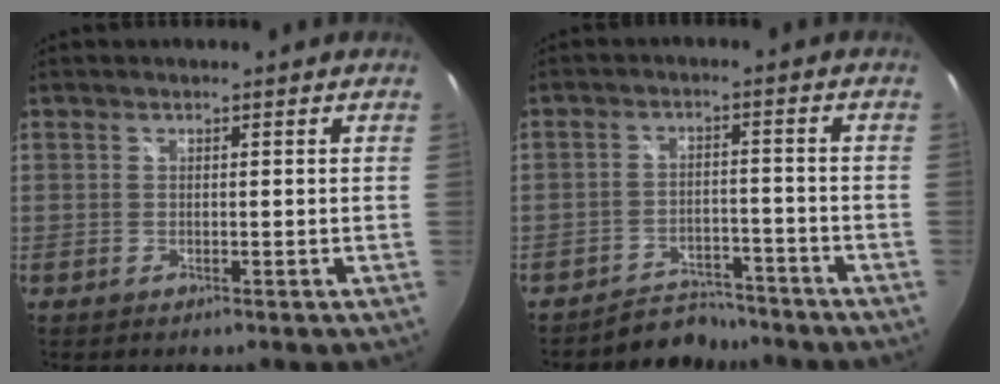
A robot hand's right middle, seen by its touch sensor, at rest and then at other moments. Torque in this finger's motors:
{"motor_torque": [0.60, -0.45, 0.00, 0.00]}